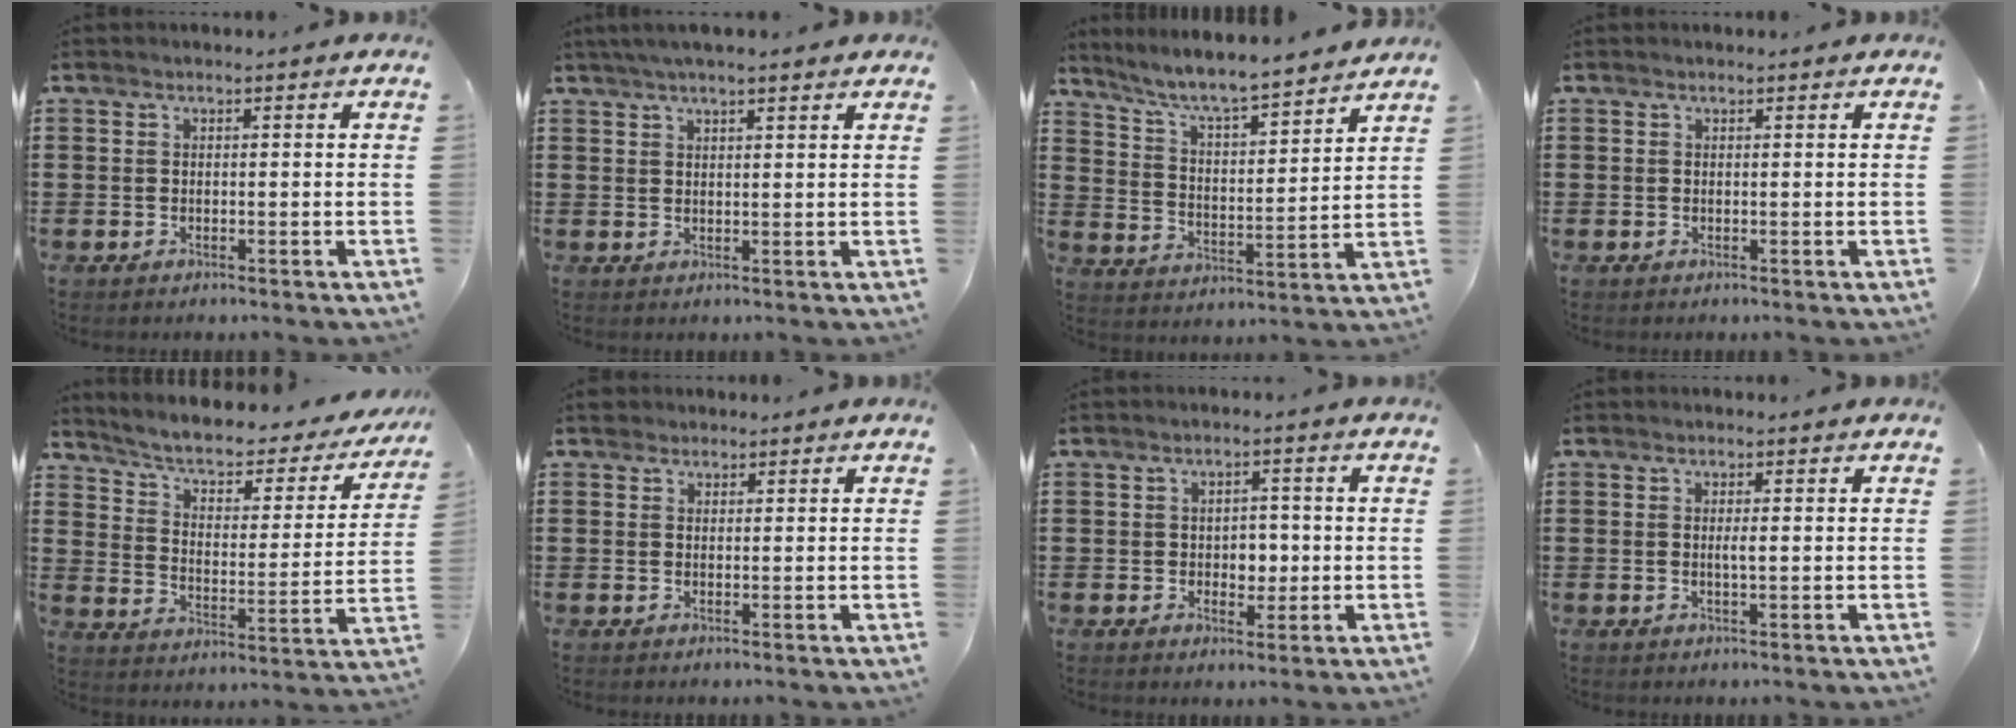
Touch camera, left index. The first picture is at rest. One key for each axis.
{"total": 3.3, "fx": 2.6, "fy": 0.3, "fz": 1.9, "tx": -0.043, "ty": 0.005, "tz": 0.048}
{"total": 6.4, "fx": 5.8, "fy": 0.0, "fz": 2.6, "tx": -0.073, "ty": -0.041, "tz": 0.095}
{"total": 0.0}
{"total": 4.5, "fx": 3.0, "fy": 1.6, "fz": 2.9, "tx": -0.070, "ty": -0.022, "tz": 0.042}
{"total": 1.3, "fx": 1.1, "fy": 0.7, "fz": 0.1, "tx": -0.005, "ty": 0.005, "tz": 0.022}
{"total": 3.0, "fx": -0.1, "fy": 2.3, "fz": 2.0, "tx": -0.036, "ty": 0.004, "tz": -0.009}
{"total": 1.2, "fx": 0.1, "fy": 0.1, "fz": 1.2, "tx": -0.024, "ty": -0.002, "tz": 0.001}